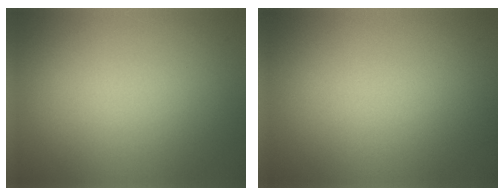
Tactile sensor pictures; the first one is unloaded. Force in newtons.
{"total": 0.0}